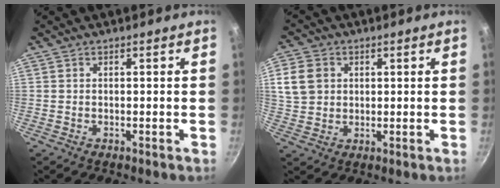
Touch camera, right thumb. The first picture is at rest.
{"total": 7.7, "force": [2.0, 6.3, 3.8], "torque": [-0.057, -0.001, 0.037]}